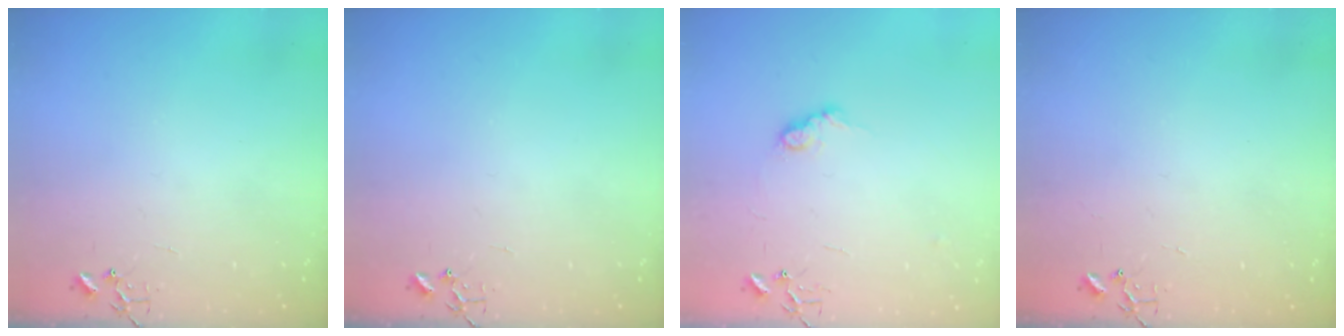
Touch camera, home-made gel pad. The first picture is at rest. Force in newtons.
{"total": 0.0}
{"total": 7.8, "press": 7.8, "slide": 0.1}
{"total": 1.4, "press": 1.4, "slide": 0.2}